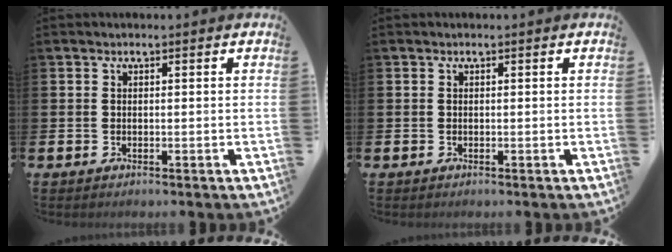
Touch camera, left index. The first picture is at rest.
{"total": 0.0}